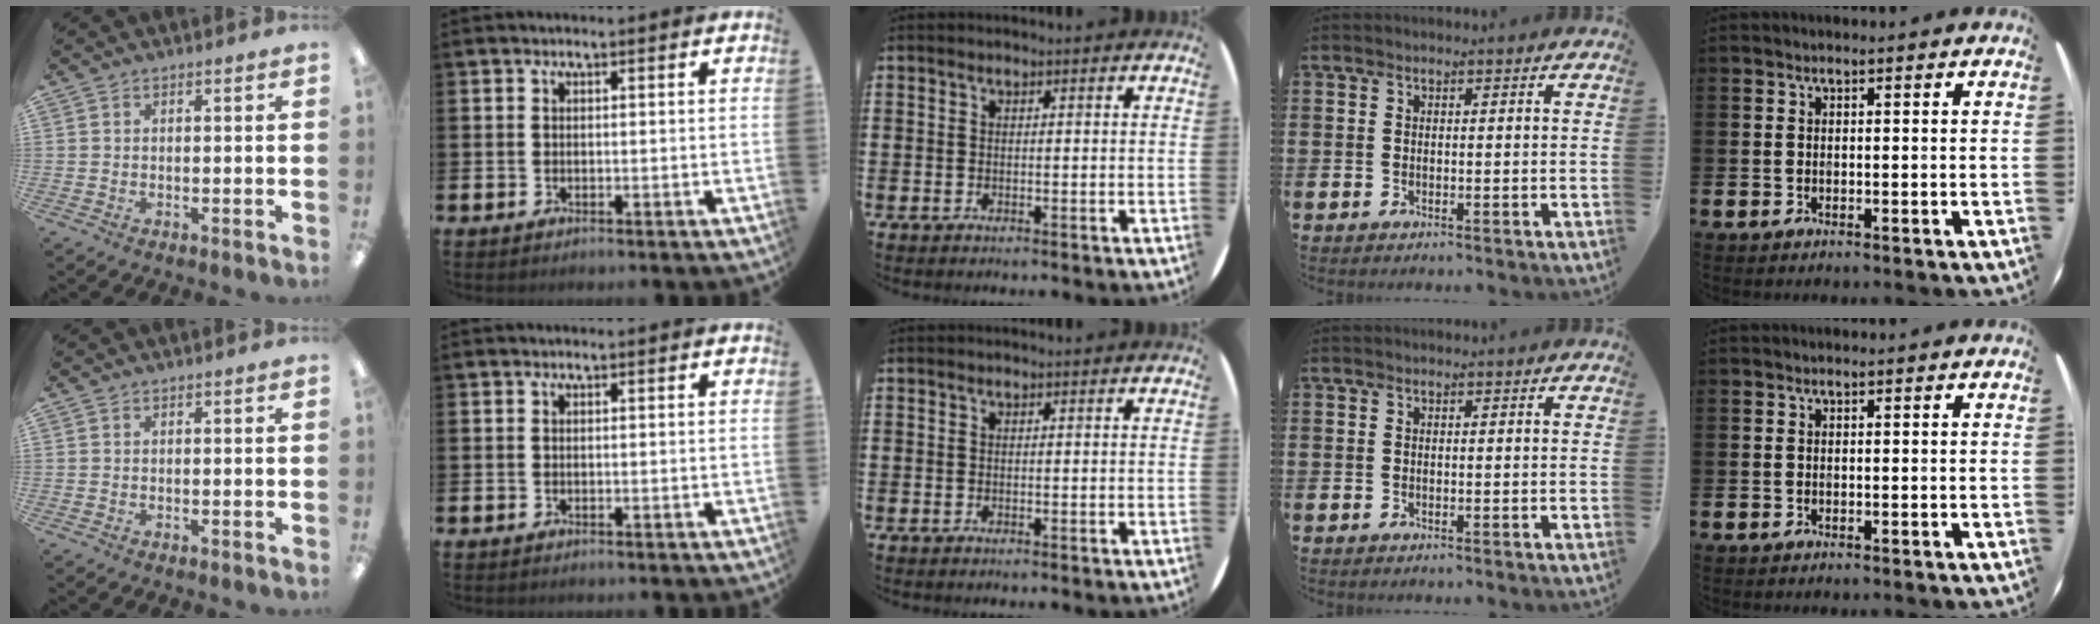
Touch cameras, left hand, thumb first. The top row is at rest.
{}